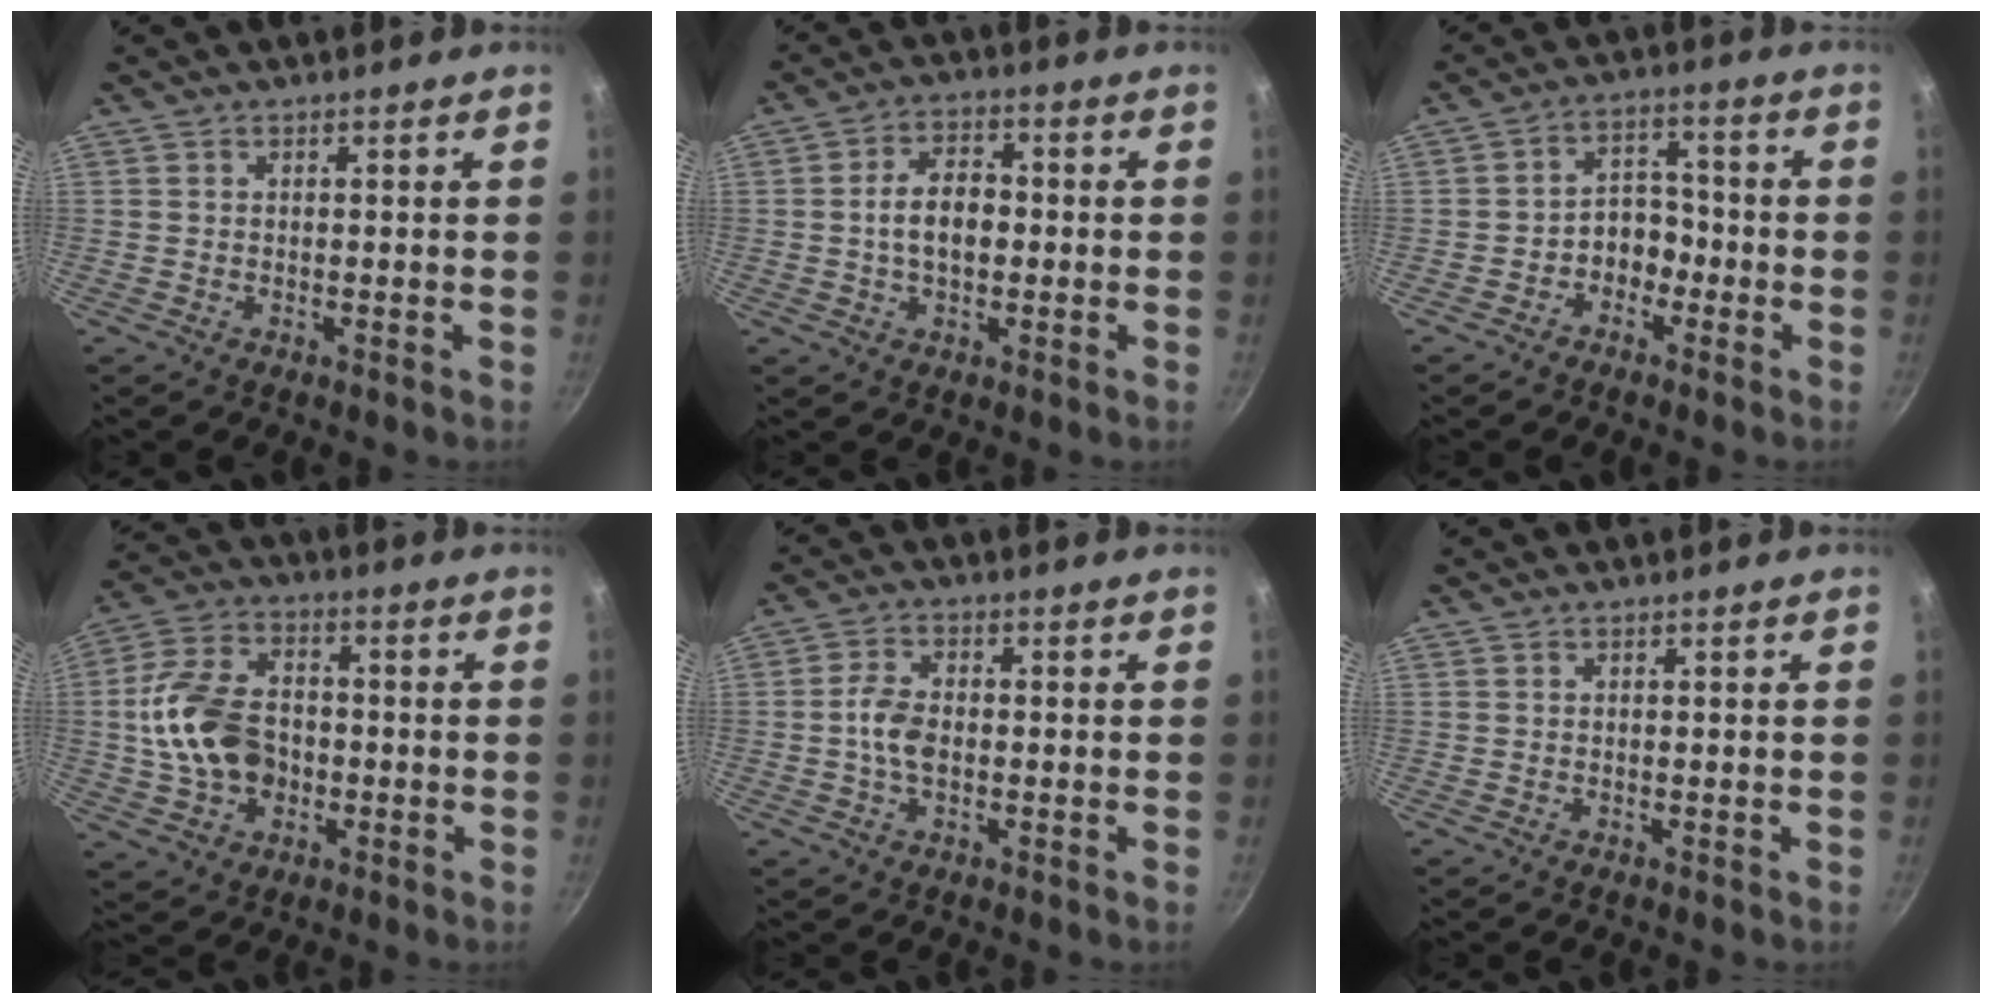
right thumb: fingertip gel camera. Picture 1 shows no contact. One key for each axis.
{"total": 7.7, "fx": -0.4, "fy": 4.8, "fz": 6.0, "tx": -0.085, "ty": 0.021, "tz": -0.012}
{"total": 5.7, "fx": -2.6, "fy": 4.2, "fz": 2.7, "tx": -0.003, "ty": 0.038, "tz": -0.046}
{"total": 14.8, "fx": -1.3, "fy": 10.6, "fz": 10.3, "tx": -0.182, "ty": 0.027, "tz": -0.027}
{"total": 5.6, "fx": -0.7, "fy": 3.4, "fz": 4.4, "tx": -0.084, "ty": 0.015, "tz": -0.019}
{"total": 0.0}